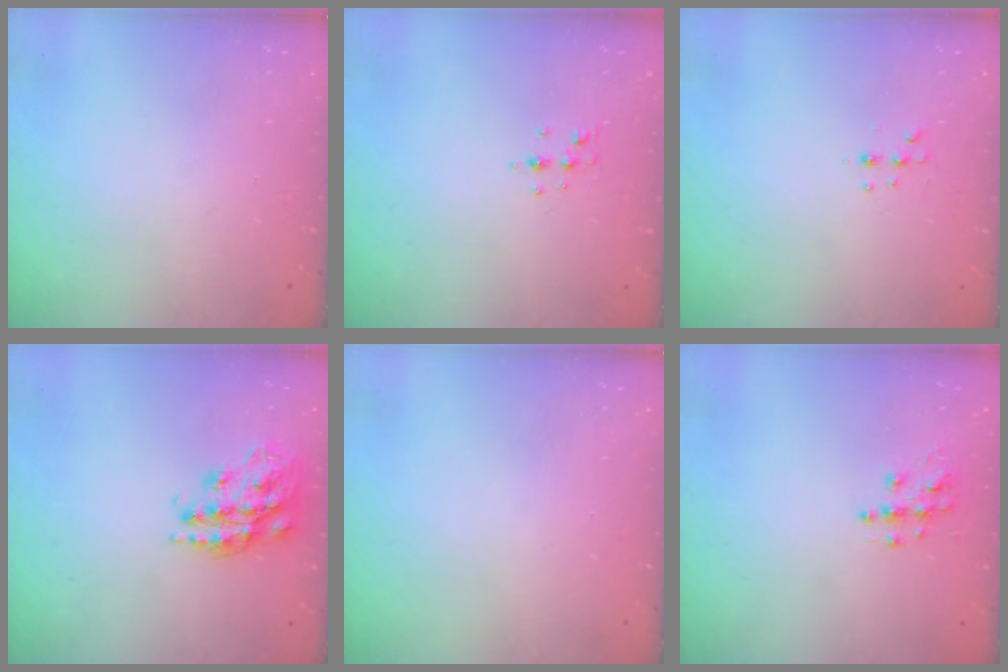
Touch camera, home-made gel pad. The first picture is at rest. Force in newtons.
{"total": 4.1, "press": 3.7, "slide": 1.8}
{"total": 4.1, "press": 3.9, "slide": 1.3}
{"total": 19.7, "press": 19.6, "slide": 1.4}
{"total": 0.0}
{"total": 6.3, "press": 6.3, "slide": 0.3}